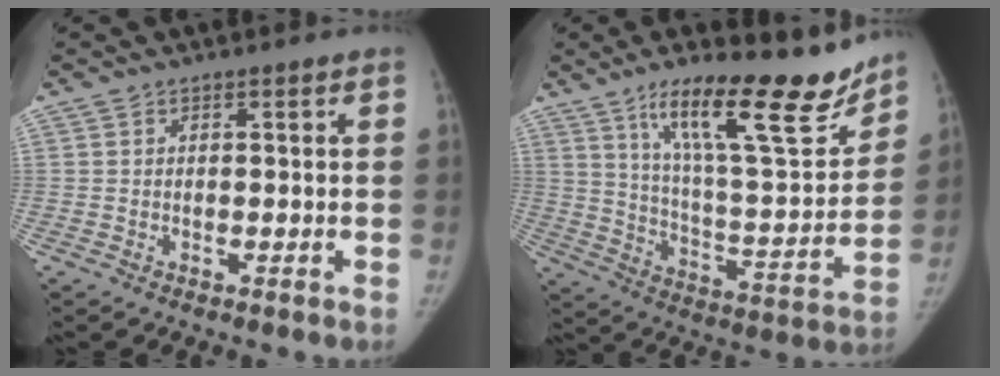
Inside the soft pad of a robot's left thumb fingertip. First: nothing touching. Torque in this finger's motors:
{"motor_torque": [1.06, -0.17, 1.72, -1.05, 0.36]}